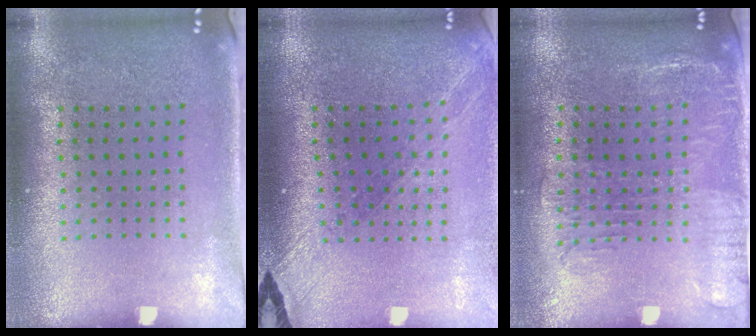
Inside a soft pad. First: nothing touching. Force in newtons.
{"total": 1.4, "press": 1.4, "slide": 0.1}
{"total": 1.9, "press": 1.5, "slide": 1.2}